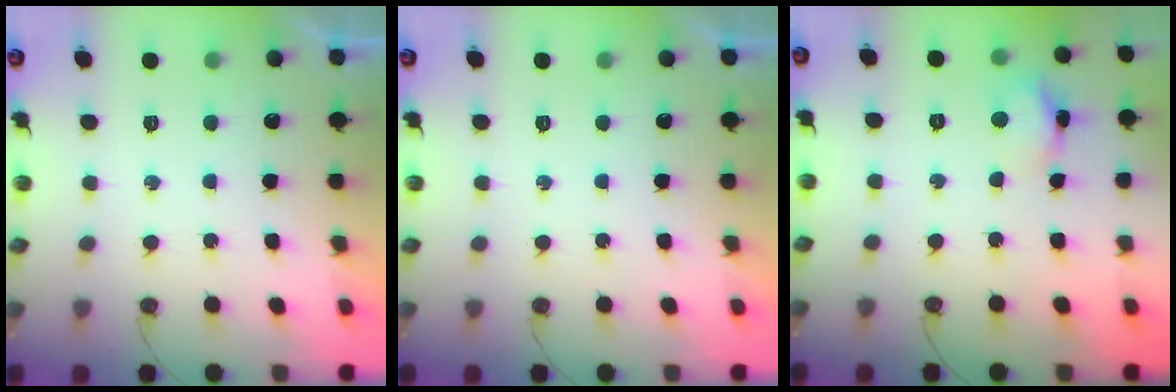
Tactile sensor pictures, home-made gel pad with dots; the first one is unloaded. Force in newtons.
{"total": 0.0}
{"total": 7.7, "press": 7.6, "slide": 0.5}